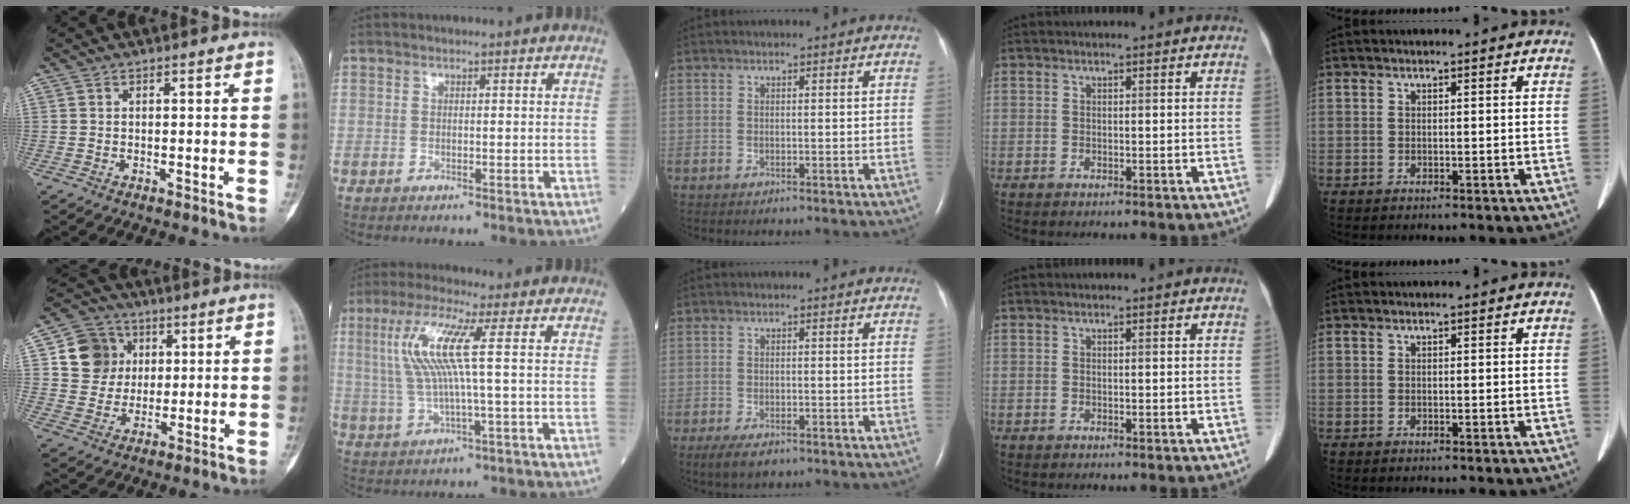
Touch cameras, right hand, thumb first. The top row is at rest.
{"thumb": {"total": 10.1, "force": [2.7, 9.2, 3.4], "torque": [-0.023, -0.003, 0.046]}, "index": {"total": 9.3, "force": [2.1, -0.1, 9.1], "torque": [-0.203, 0.012, 0.044]}, "middle": {"total": 3.5, "force": [-2.4, 1.3, 2.2], "torque": [-0.046, -0.007, -0.035]}}